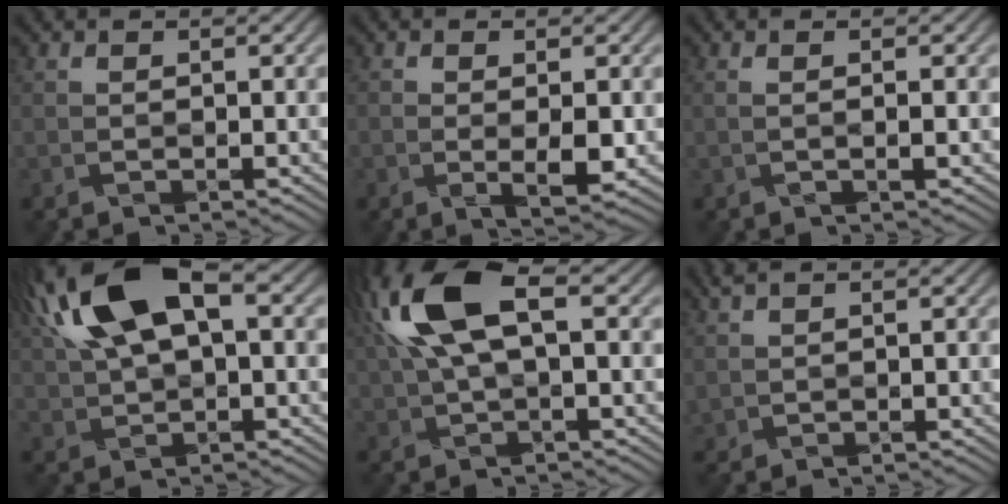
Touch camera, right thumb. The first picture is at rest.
{"total": 2.7, "force": [-0.4, 0.6, 2.7], "torque": [-0.052, -0.006, 0.000]}
{"total": 1.2, "force": [0.0, 0.2, 1.1], "torque": [-0.022, 0.001, -0.004]}
{"total": 12.8, "force": [4.6, 5.9, 10.4], "torque": [-0.230, 0.025, 0.086]}
{"total": 10.6, "force": [2.8, 4.3, 9.3], "torque": [-0.210, 0.019, 0.050]}
{"total": 1.2, "force": [1.0, 0.2, 0.5], "torque": [-0.014, 0.002, 0.025]}